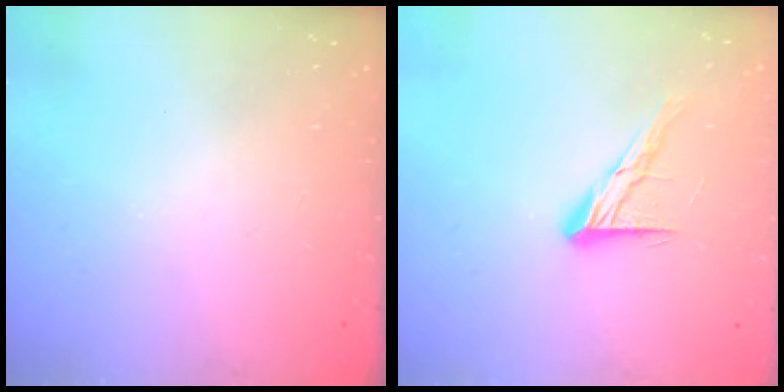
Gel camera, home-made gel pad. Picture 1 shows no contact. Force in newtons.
{"total": 10.6, "press": 10.6, "slide": 0.8}